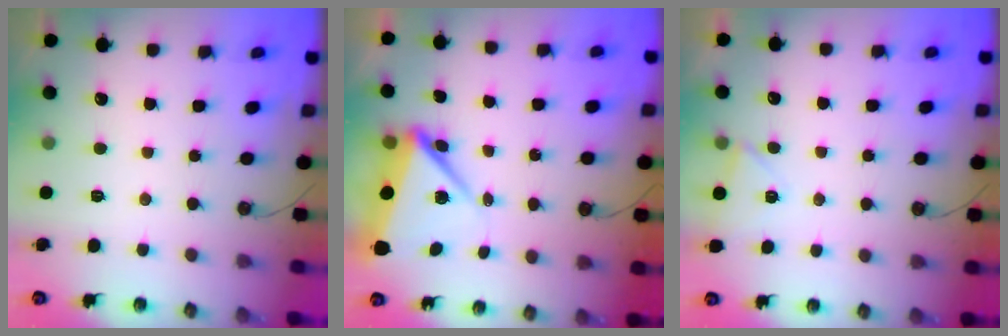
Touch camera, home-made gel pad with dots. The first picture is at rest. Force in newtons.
{"total": 8.3, "press": 8.1, "slide": 1.6}
{"total": 3.7, "press": 2.6, "slide": 2.6}